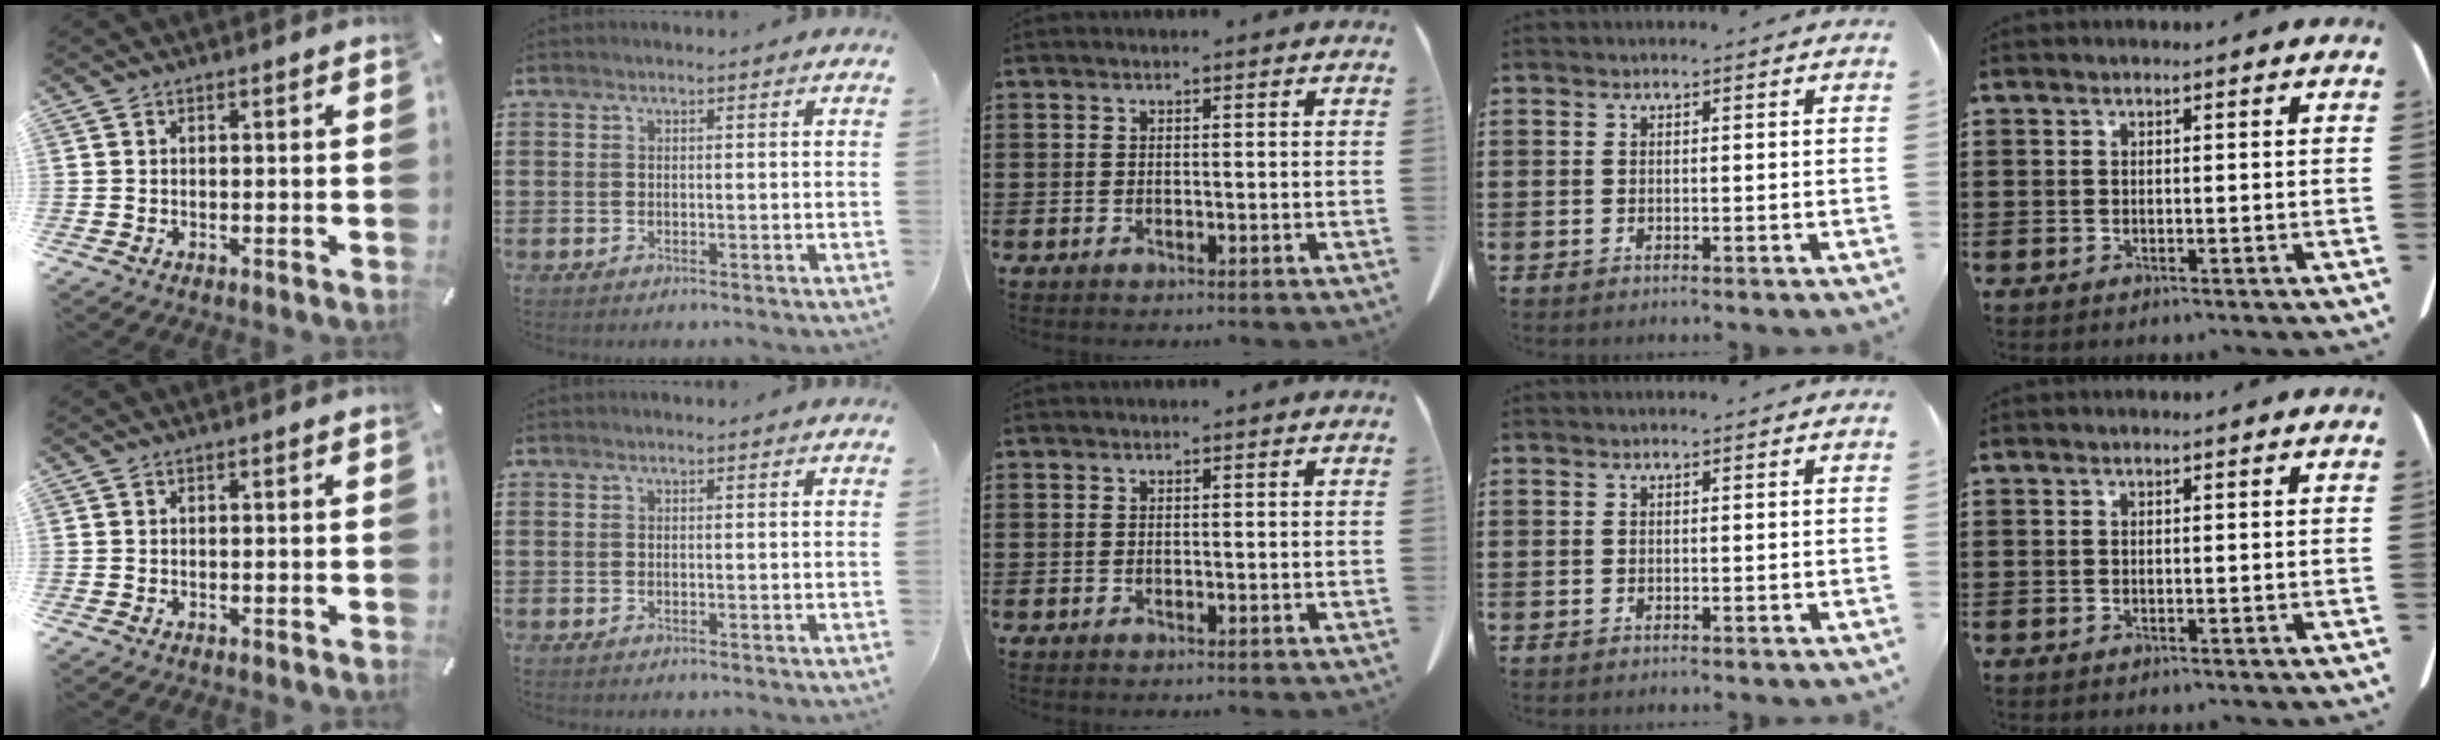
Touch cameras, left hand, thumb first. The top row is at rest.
{}